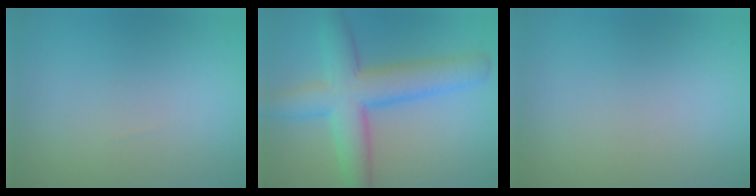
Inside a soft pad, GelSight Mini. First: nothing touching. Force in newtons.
{"total": 7.9, "press": 7.9, "slide": 0.2}
{"total": 0.0}